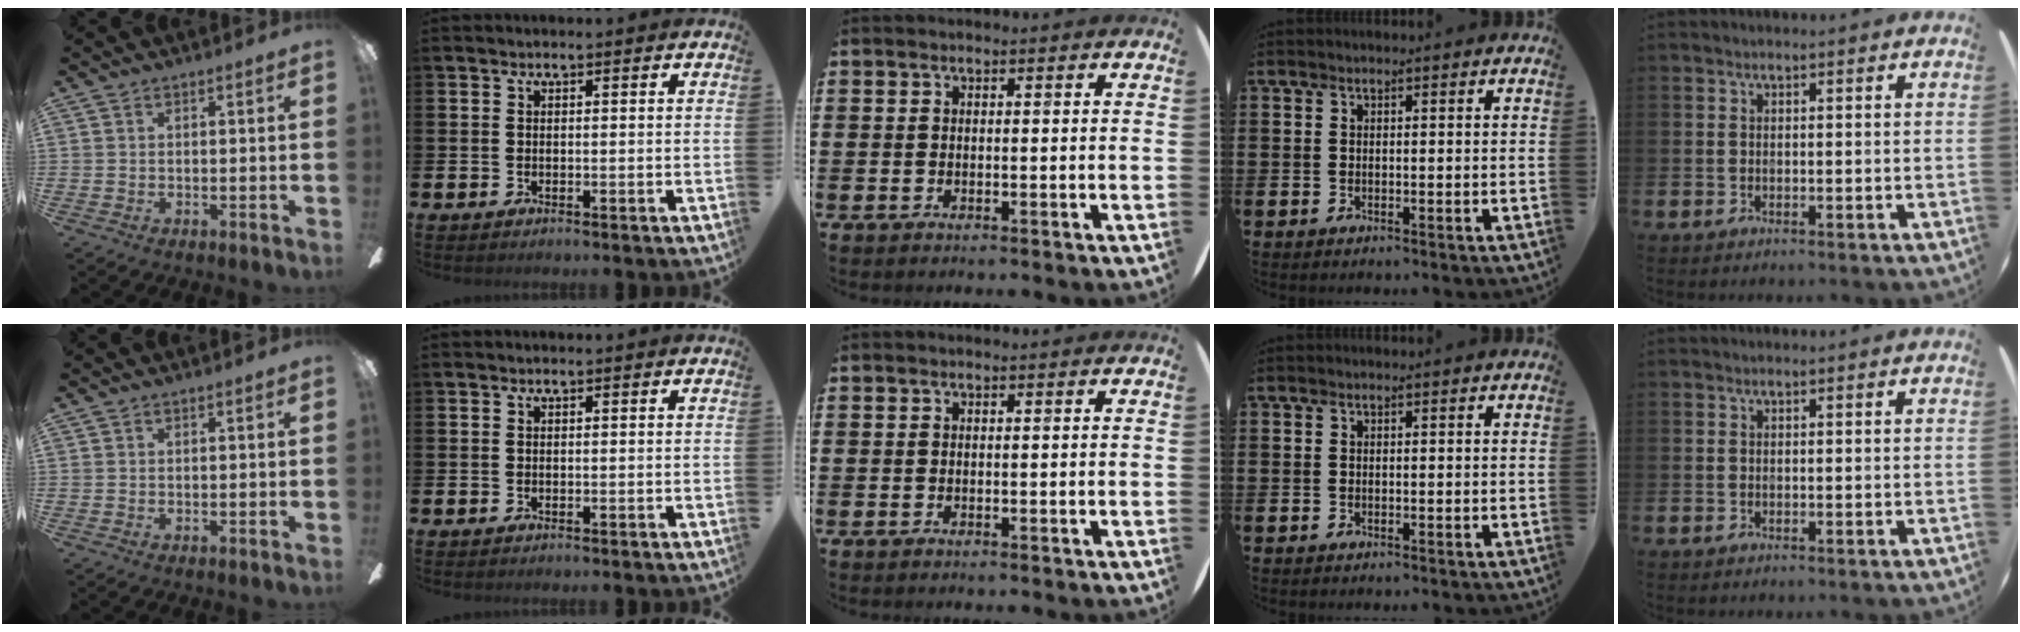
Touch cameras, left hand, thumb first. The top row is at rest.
{}